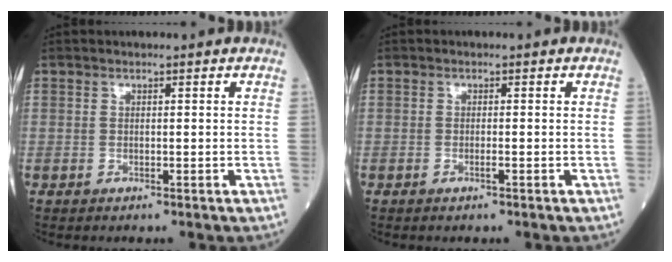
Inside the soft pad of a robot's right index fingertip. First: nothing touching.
{"total": 0.9, "force": [-0.4, 0.0, 0.7], "torque": [-0.017, -0.001, -0.007]}